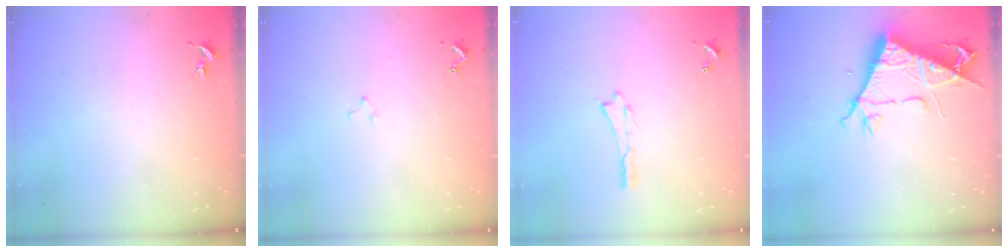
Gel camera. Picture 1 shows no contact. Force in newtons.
{"total": 0.8, "press": 0.8, "slide": 0.2}
{"total": 0.0}
{"total": 9.2, "press": 9.1, "slide": 1.4}